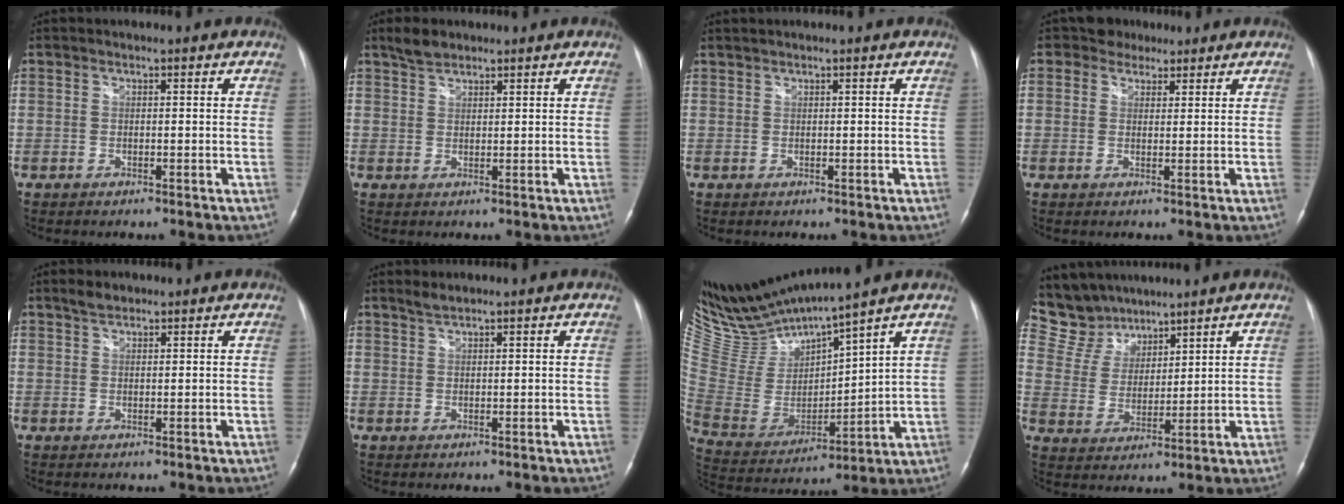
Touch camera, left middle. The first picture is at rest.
{"total": 2.9, "force": [2.3, 1.3, 1.0], "torque": [-0.024, 0.009, 0.043]}
{"total": 0.7, "force": [0.7, -0.1, 0.2], "torque": [-0.007, 0.010, 0.019]}
{"total": 3.2, "force": [2.2, 2.4, 0.1], "torque": [-0.002, 0.015, 0.030]}
{"total": 2.1, "force": [1.7, 0.9, 0.8], "torque": [-0.020, 0.006, 0.029]}
{"total": 1.5, "force": [1.4, 0.2, 0.5], "torque": [-0.012, 0.004, 0.030]}
{"total": 13.5, "force": [12.9, -0.6, 4.0], "torque": [-0.098, -0.018, 0.272]}
{"total": 8.3, "force": [7.5, 3.5, 0.0], "torque": [-0.014, 0.018, 0.161]}